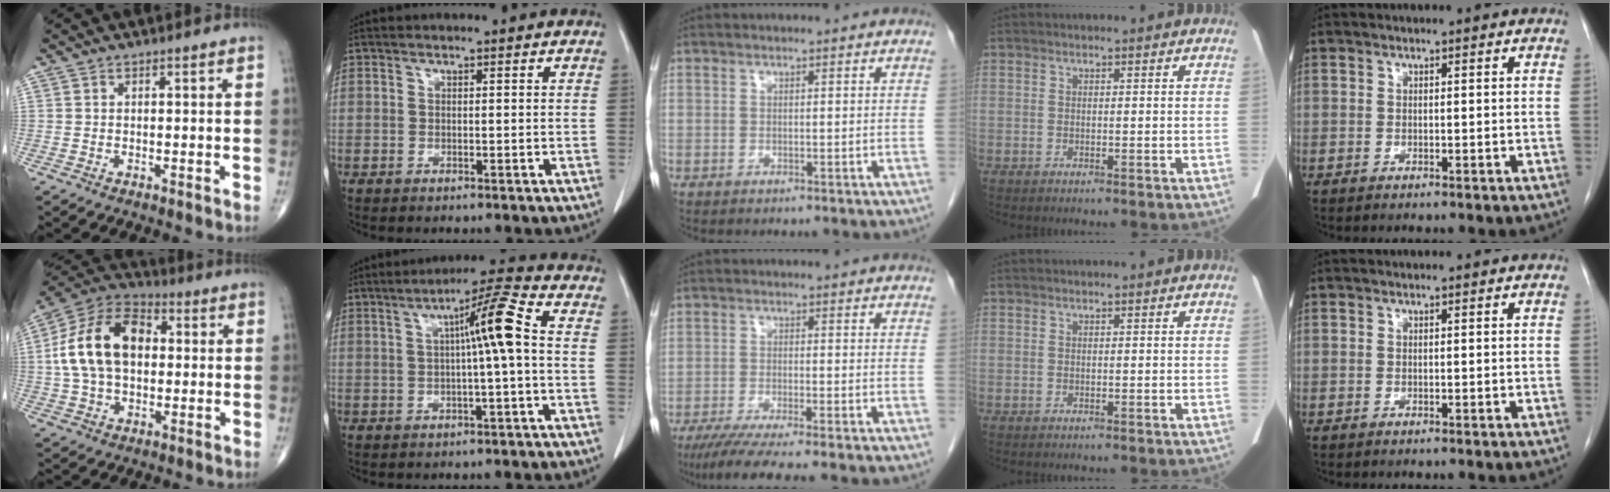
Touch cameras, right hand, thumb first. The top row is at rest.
{"thumb": {"total": 17.0, "force": [1.7, 10.9, 13.0], "torque": [-0.227, 0.028, 0.022]}, "index": {"total": 7.5, "force": [0.7, -0.4, 7.5], "torque": [-0.120, 0.016, 0.008]}, "middle": {"total": 9.3, "force": [-7.5, -0.6, 5.4], "torque": [-0.074, -0.026, -0.117]}}